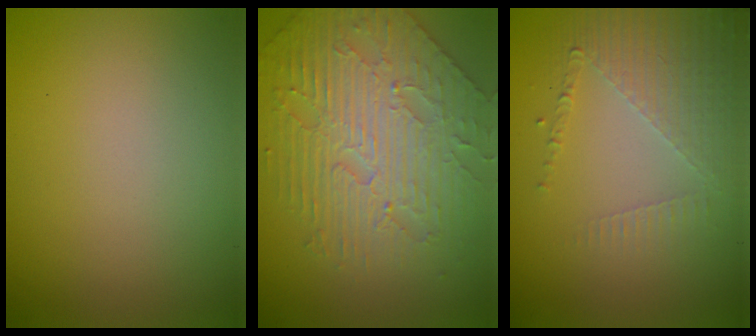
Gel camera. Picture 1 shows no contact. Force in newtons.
{"total": 5.1, "press": 4.8, "slide": 1.7}
{"total": 5.0, "press": 2.9, "slide": 4.1}